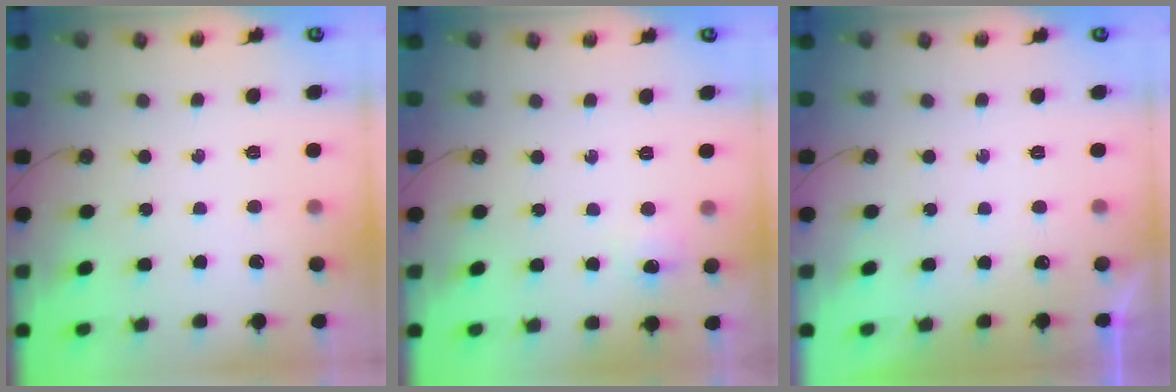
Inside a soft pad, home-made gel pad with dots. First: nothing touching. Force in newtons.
{"total": 6.1, "press": 6.0, "slide": 0.8}
{"total": 6.5, "press": 1.5, "slide": 6.3}